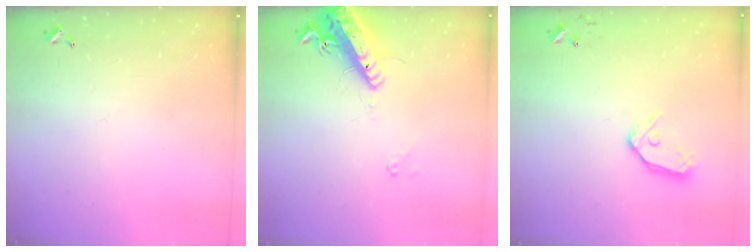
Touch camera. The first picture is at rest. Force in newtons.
{"total": 15.7, "press": 15.3, "slide": 3.5}
{"total": 9.6, "press": 9.6, "slide": 1.0}